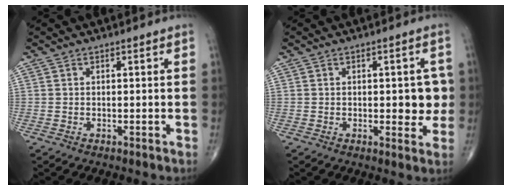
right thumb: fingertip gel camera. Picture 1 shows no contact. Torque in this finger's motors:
{"motor_torque": [0.58, 0.65, 0.80, 0.19, 0.00]}